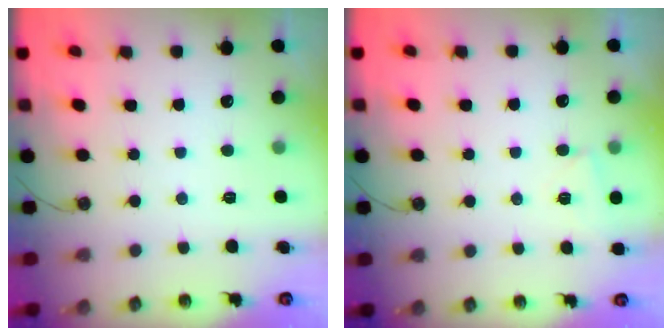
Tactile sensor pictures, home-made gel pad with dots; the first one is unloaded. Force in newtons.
{"total": 3.8, "press": 3.2, "slide": 2.0}